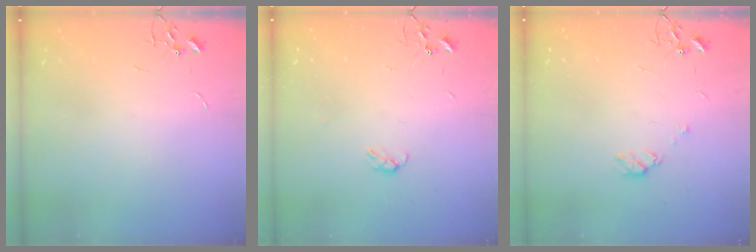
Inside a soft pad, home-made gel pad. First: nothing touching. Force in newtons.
{"total": 3.8, "press": 3.8, "slide": 0.5}
{"total": 5.3, "press": 5.2, "slide": 0.7}